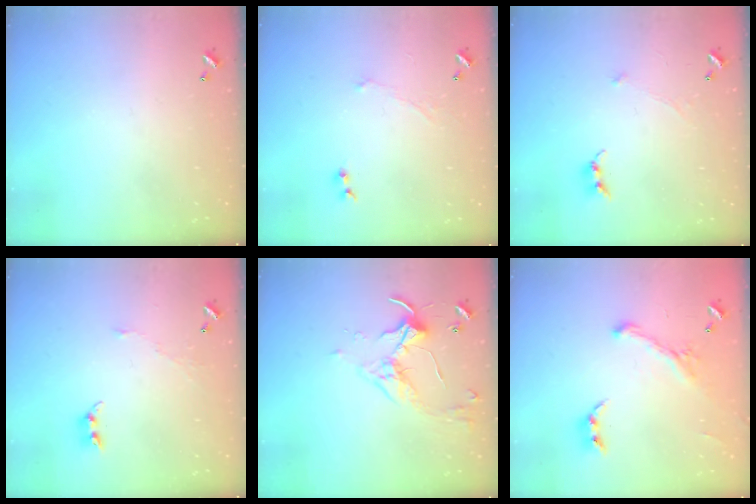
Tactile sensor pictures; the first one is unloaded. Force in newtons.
{"total": 1.2, "press": 0.9, "slide": 0.8}
{"total": 0.8, "press": 0.6, "slide": 0.5}
{"total": 4.1, "press": 4.0, "slide": 0.5}
{"total": 3.4, "press": 3.3, "slide": 0.8}
{"total": 1.5, "press": 1.1, "slide": 1.0}